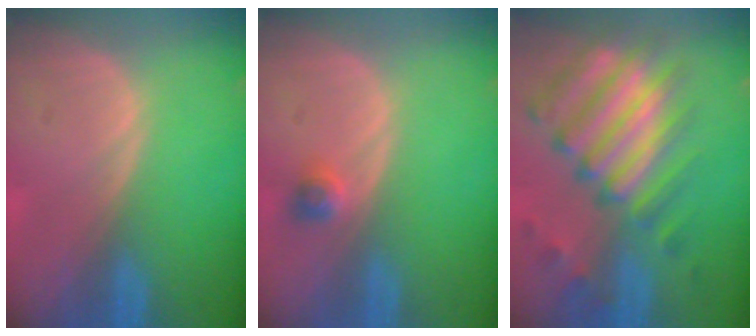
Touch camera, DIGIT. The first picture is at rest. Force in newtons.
{"total": 2.3, "press": 2.0, "slide": 1.1}
{"total": 11.9, "press": 10.4, "slide": 5.7}